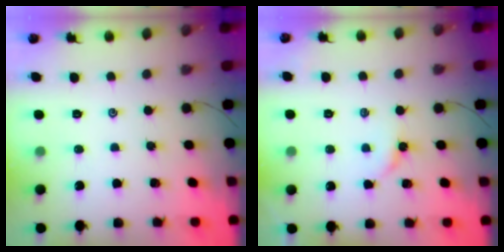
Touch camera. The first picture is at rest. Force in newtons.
{"total": 2.9, "press": 2.9, "slide": 0.3}